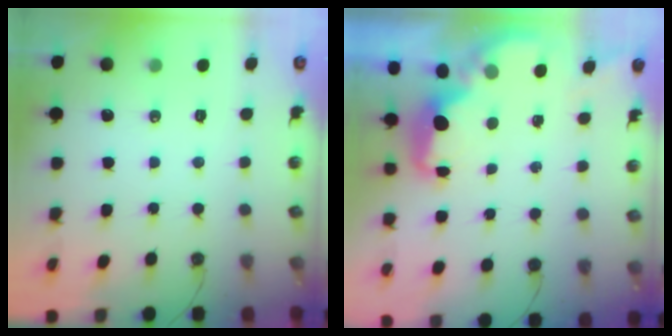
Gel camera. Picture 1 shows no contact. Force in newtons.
{"total": 2.1, "press": 2.0, "slide": 0.7}